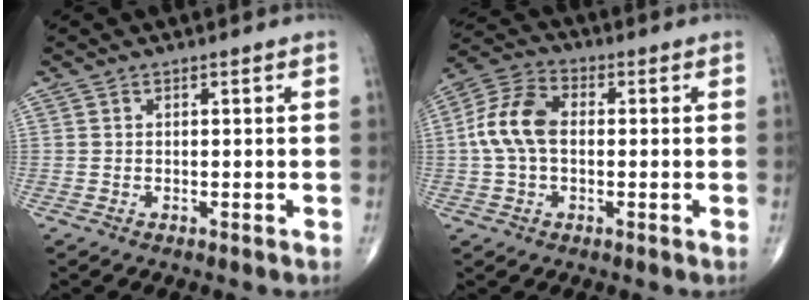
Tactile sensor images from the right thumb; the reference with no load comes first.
{"total": 10.0, "force": [0.2, 6.4, 7.6], "torque": [-0.156, 0.029, -0.006]}